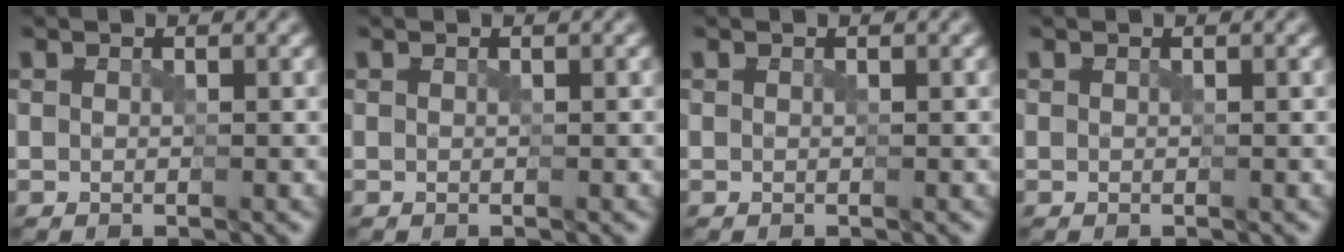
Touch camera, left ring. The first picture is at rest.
{"total": 0.0}
{"total": 0.0}
{"total": 0.0}